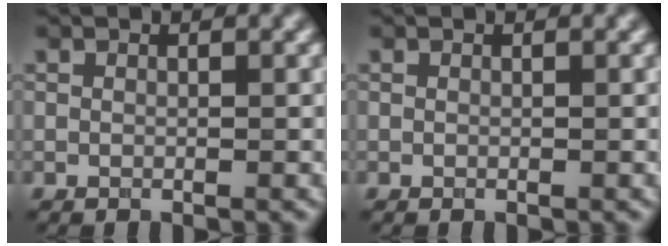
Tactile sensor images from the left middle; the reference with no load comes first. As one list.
[{"total": 0.0}]